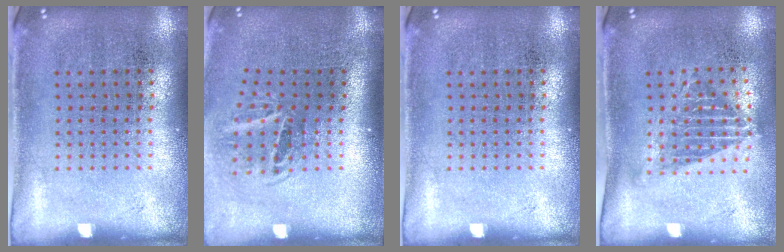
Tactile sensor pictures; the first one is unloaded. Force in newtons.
{"total": 1.9, "press": 1.3, "slide": 1.4}
{"total": 0.0}
{"total": 1.3, "press": 1.0, "slide": 0.9}